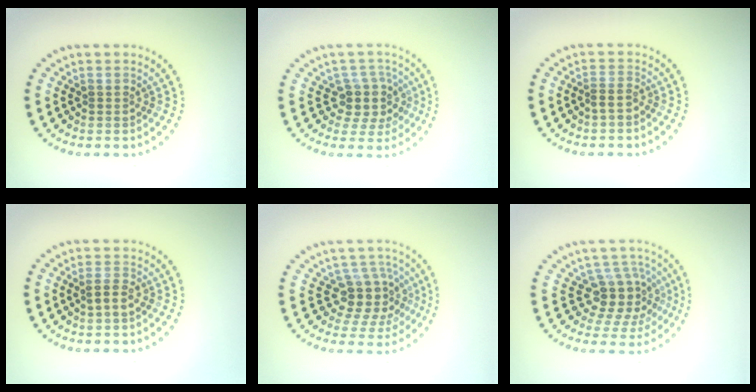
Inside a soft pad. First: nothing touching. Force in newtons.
{"total": 3.3, "press": 2.7, "slide": 2.0}
{"total": 1.2, "press": 0.8, "slide": 0.8}
{"total": 1.8, "press": 1.7, "slide": 0.5}
{"total": 4.0, "press": 3.2, "slide": 2.5}
{"total": 4.3, "press": 3.2, "slide": 2.8}